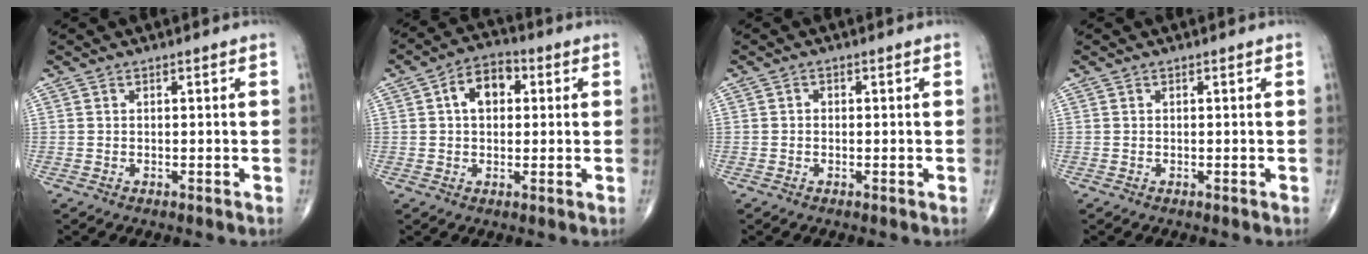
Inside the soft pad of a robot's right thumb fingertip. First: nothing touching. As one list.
[{"total": 7.3, "force": [1.6, 4.9, 5.2], "torque": [-0.070, 0.014, 0.017]}, {"total": 0.7, "force": [-0.2, 0.6, 0.2], "torque": [0.001, 0.002, -0.007]}, {"total": 0.0}]